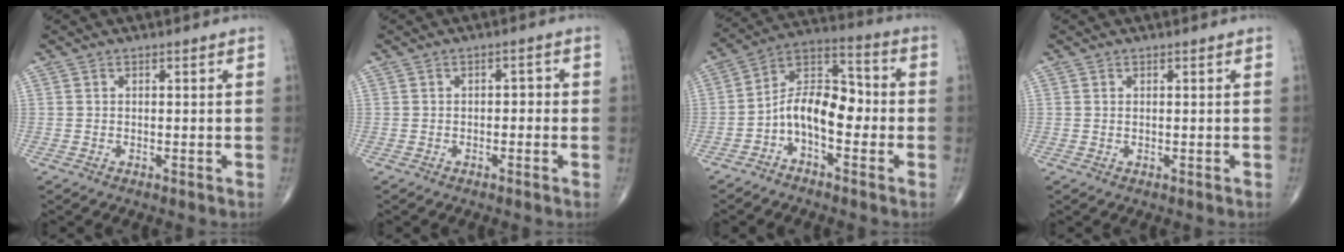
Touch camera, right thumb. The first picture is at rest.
{"total": 1.9, "force": [-0.4, 1.3, 1.3], "torque": [0.000, 0.006, -0.014]}
{"total": 11.4, "force": [-2.9, 6.3, 9.1], "torque": [-0.136, 0.059, -0.062]}
{"total": 0.0}